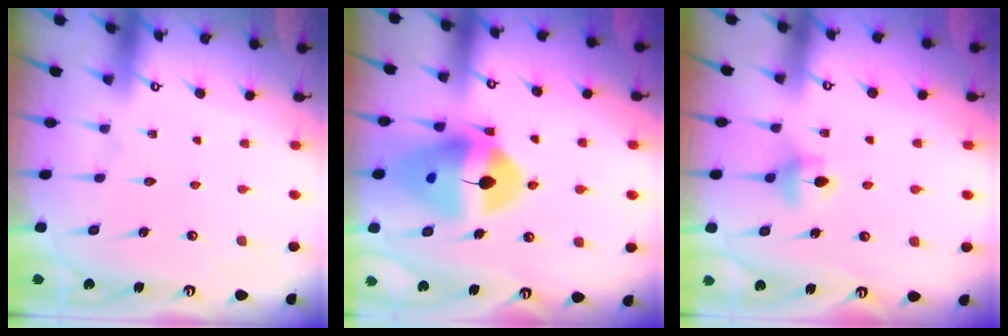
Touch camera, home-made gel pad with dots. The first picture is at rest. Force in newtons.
{"total": 15.2, "press": 15.1, "slide": 2.1}
{"total": 5.1, "press": 5.1, "slide": 0.7}